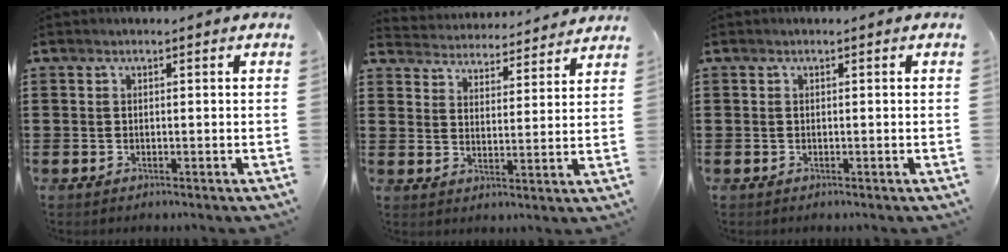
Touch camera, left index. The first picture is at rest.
{"total": 4.3, "force": [4.3, -0.1, -0.6], "torque": [-0.013, -0.033, 0.072]}
{"total": 0.0}